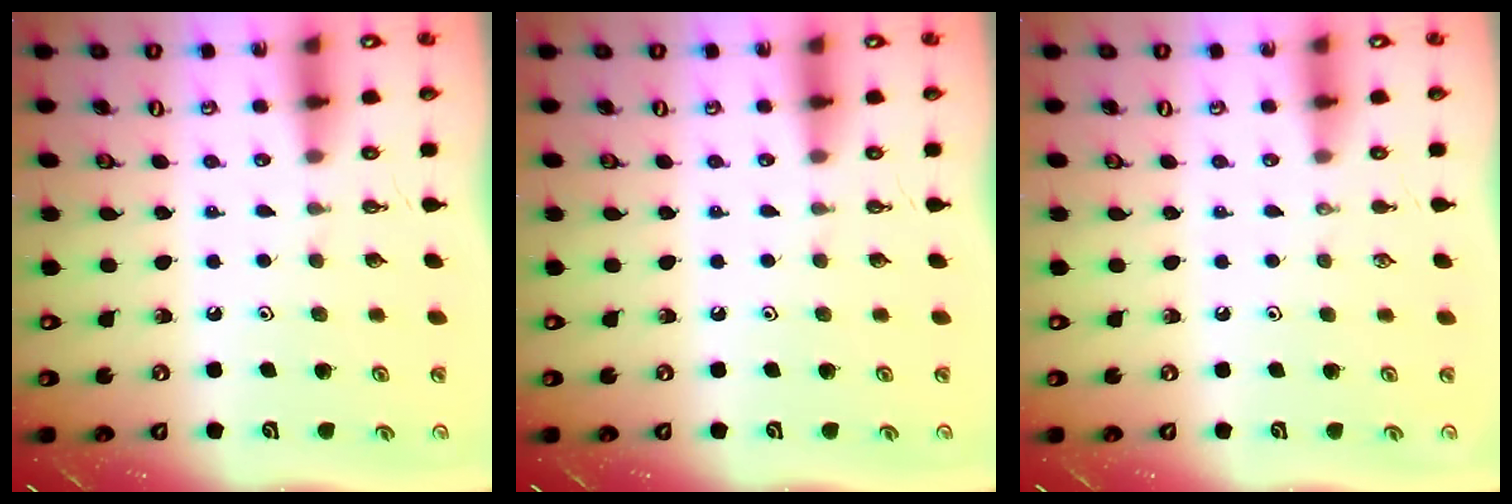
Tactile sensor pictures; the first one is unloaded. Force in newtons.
{"total": 0.0}
{"total": 0.0}